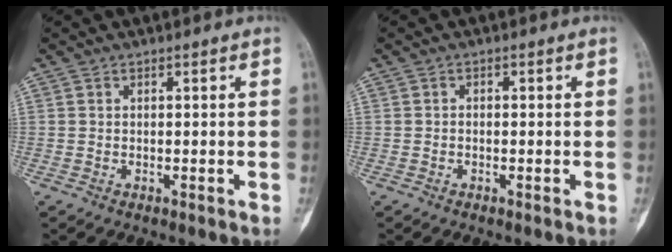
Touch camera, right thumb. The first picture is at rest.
{"total": 0.6, "force": [-0.2, 0.4, 0.3], "torque": [-0.002, 0.002, -0.009]}